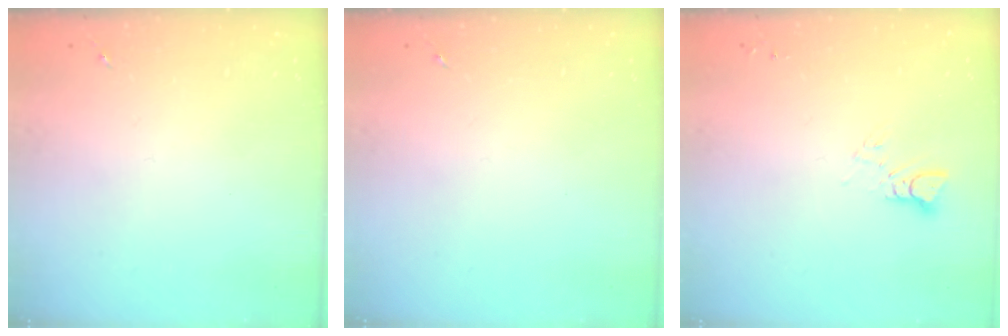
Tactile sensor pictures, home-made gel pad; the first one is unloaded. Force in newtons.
{"total": 0.0}
{"total": 2.9, "press": 2.9, "slide": 0.2}